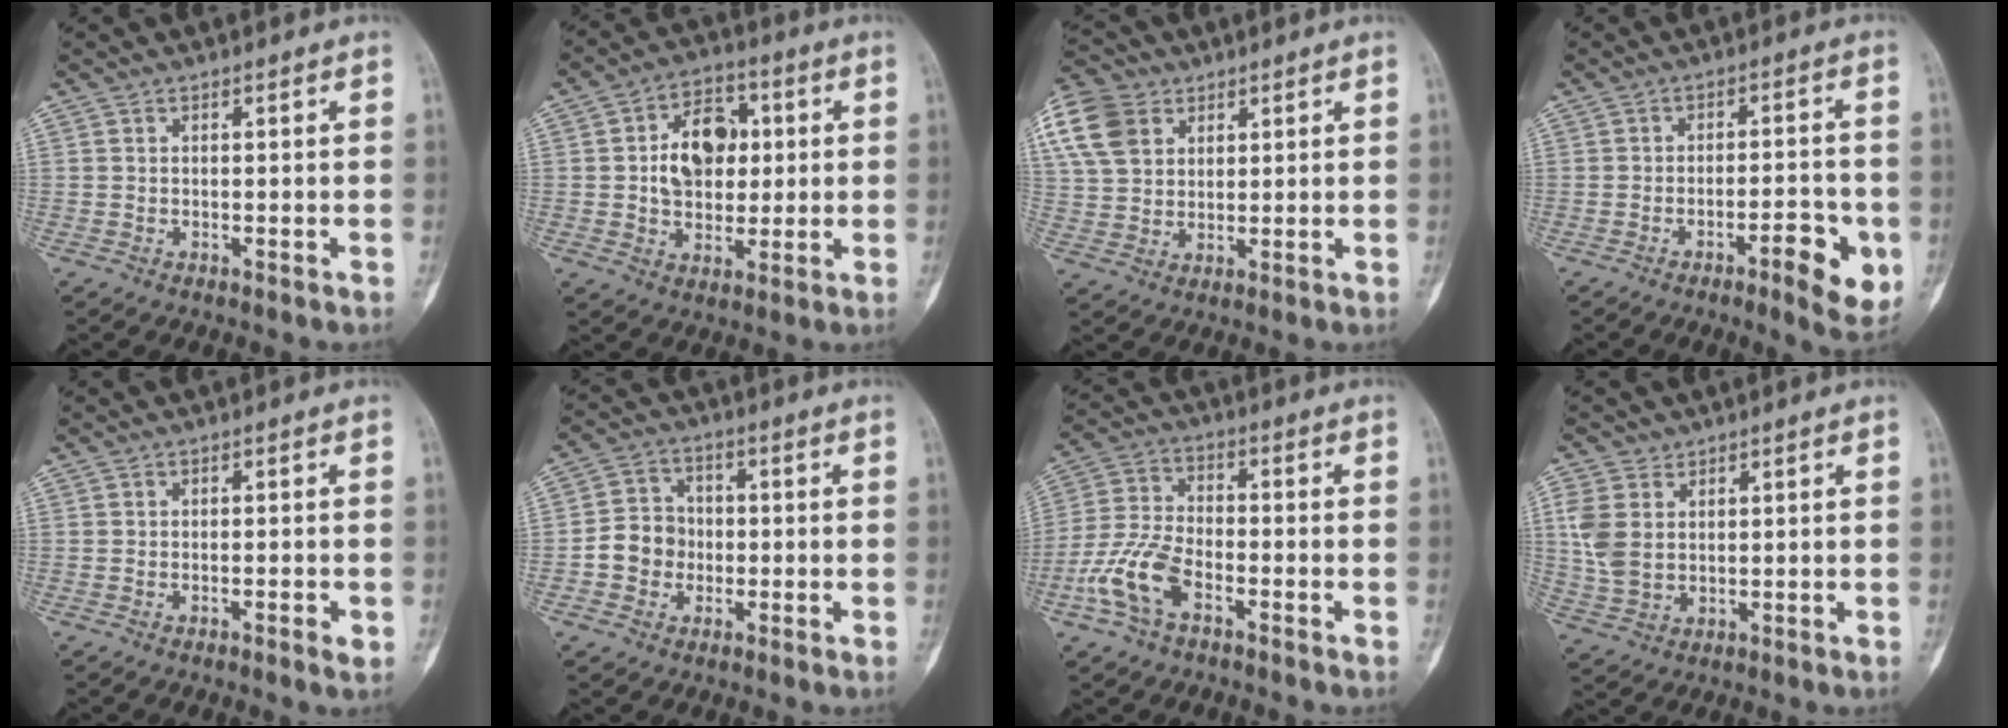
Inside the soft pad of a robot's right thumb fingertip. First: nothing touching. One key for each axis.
{"total": 11.8, "fx": 1.4, "fy": 8.6, "fz": 7.9, "tx": -0.089, "ty": 0.010, "tz": 0.022}
{"total": 14.3, "fx": 6.0, "fy": 10.5, "fz": 7.6, "tx": -0.162, "ty": 0.006, "tz": 0.112}
{"total": 9.2, "fx": -3.7, "fy": 2.7, "fz": 8.0, "tx": -0.099, "ty": 0.015, "tz": -0.049}
{"total": 2.0, "fx": -0.8, "fy": 0.5, "fz": 1.7, "tx": -0.033, "ty": -0.002, "tz": -0.013}
{"total": 7.3, "fx": -1.5, "fy": 6.5, "fz": 2.9, "tx": -0.024, "ty": 0.022, "tz": -0.035}
{"total": 10.4, "fx": -4.8, "fy": 5.6, "fz": 7.3, "tx": -0.160, "ty": 0.029, "tz": -0.095}
{"total": 7.1, "fx": 2.0, "fy": 5.3, "fz": 4.3, "tx": -0.088, "ty": -0.010, "tz": 0.049}